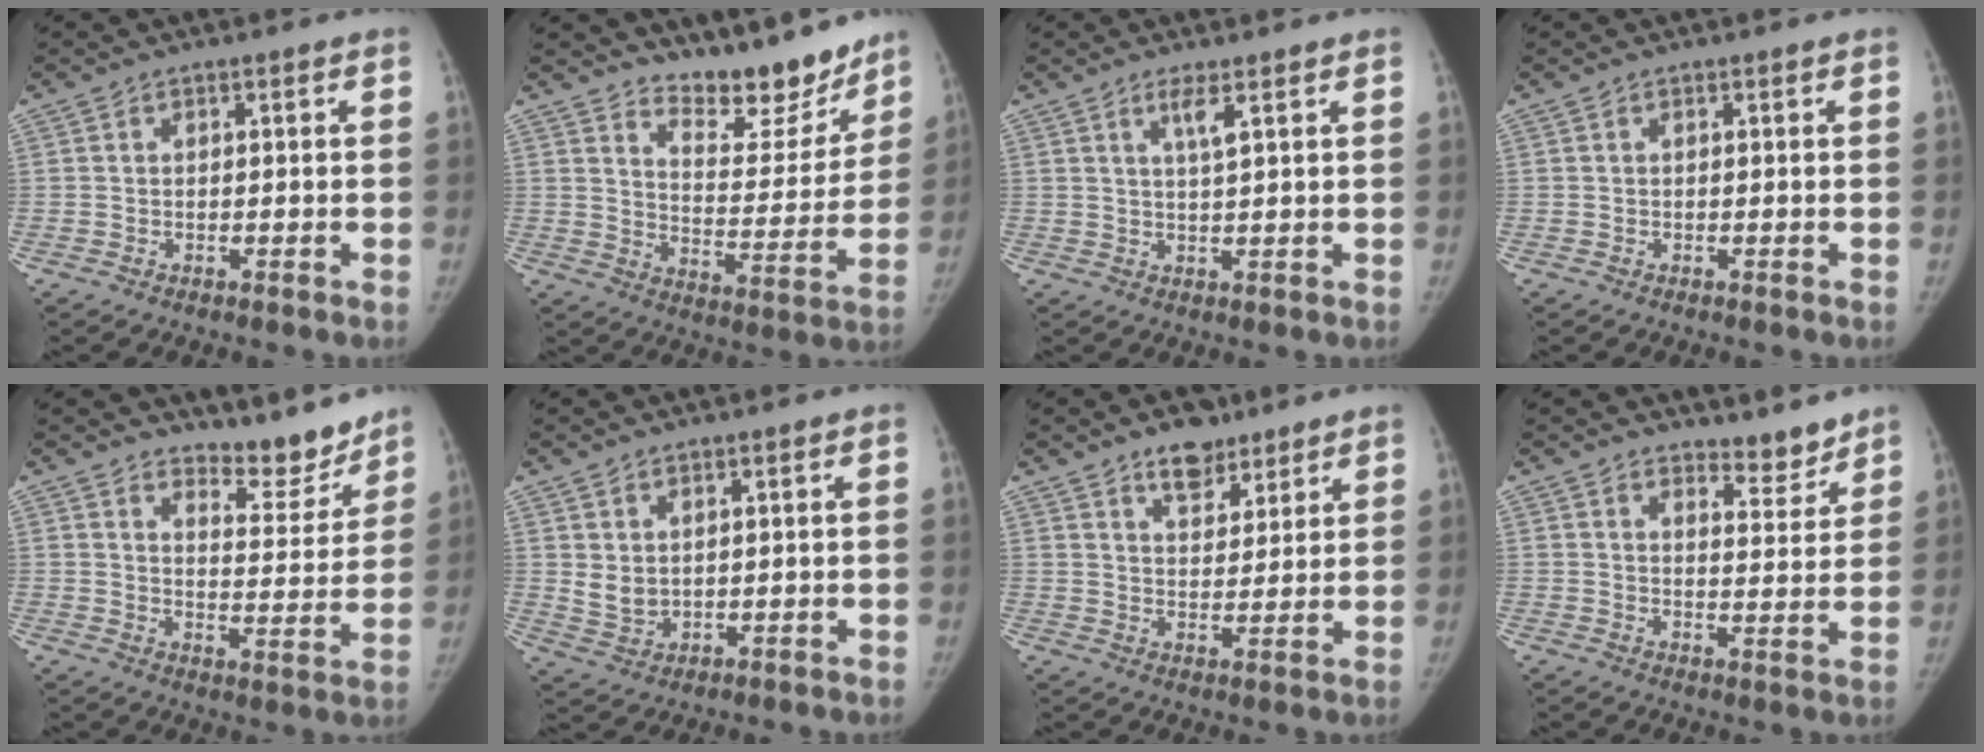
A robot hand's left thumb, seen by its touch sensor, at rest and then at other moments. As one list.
[{"total": 13.3, "force": [12.0, 4.3, 4.0], "torque": [-0.019, -0.102, 0.182]}, {"total": 2.8, "force": [1.6, 0.1, 2.3], "torque": [-0.048, -0.012, 0.032]}, {"total": 0.0}, {"total": 8.4, "force": [7.9, 2.4, 1.6], "torque": [0.008, -0.075, 0.120]}, {"total": 3.8, "force": [1.5, 2.7, 2.3], "torque": [-0.031, -0.018, 0.039]}, {"total": 7.2, "force": [5.2, 3.8, 3.3], "torque": [-0.021, -0.033, 0.086]}, {"total": 5.0, "force": [4.6, 1.5, 1.1], "torque": [0.006, -0.044, 0.072]}]